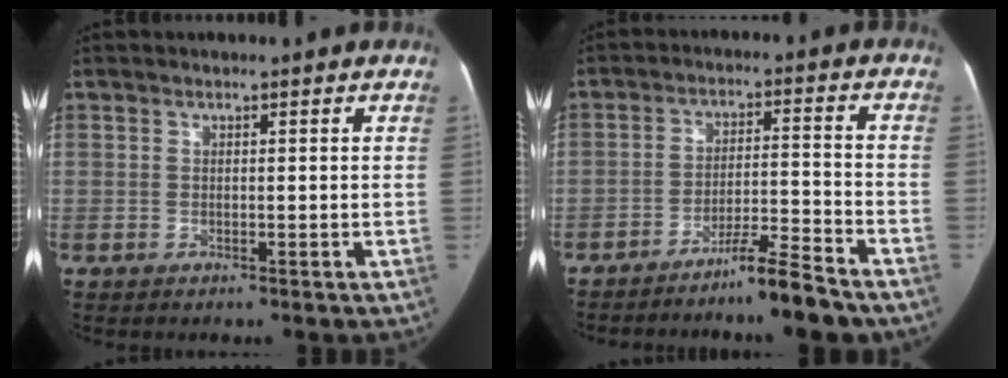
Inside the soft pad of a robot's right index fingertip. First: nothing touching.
{"total": 8.0, "force": [-6.5, -0.4, 4.6], "torque": [-0.068, -0.006, -0.113]}